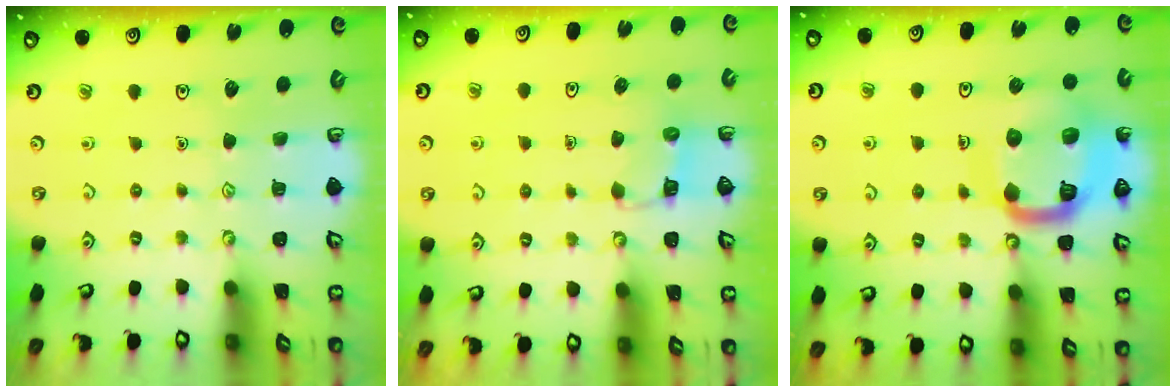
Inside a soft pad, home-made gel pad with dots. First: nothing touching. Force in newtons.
{"total": 3.1, "press": 3.1, "slide": 0.3}
{"total": 16.3, "press": 16.2, "slide": 1.7}